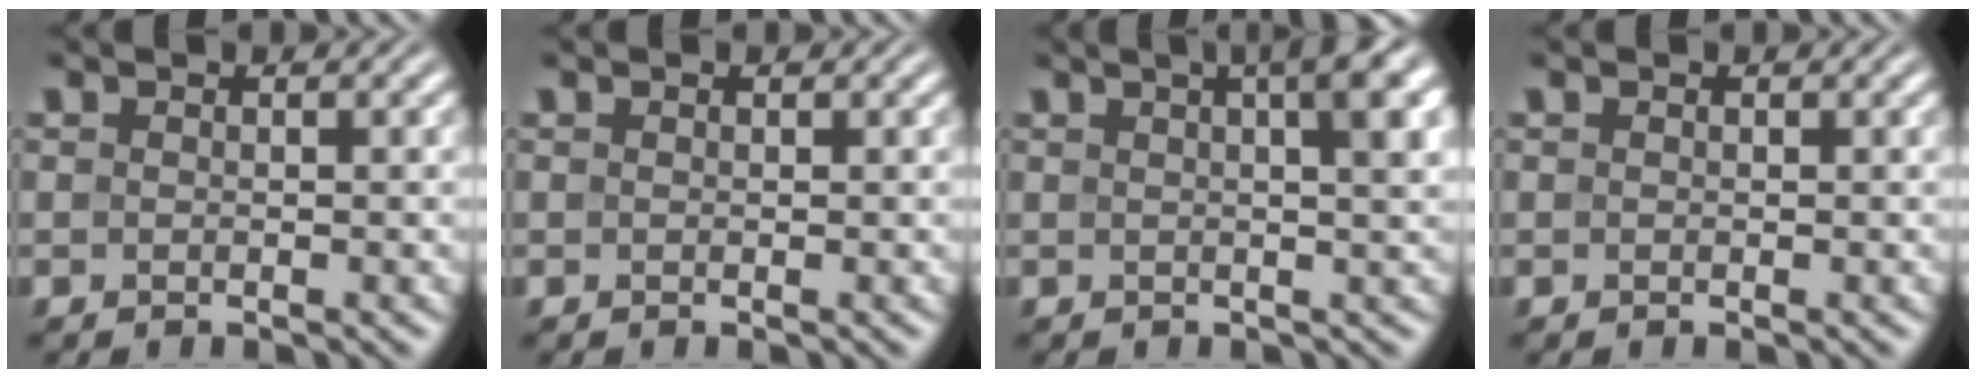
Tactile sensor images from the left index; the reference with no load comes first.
{"total": 0.0}
{"total": 6.7, "force": [2.5, 1.9, 5.9], "torque": [-0.045, 0.026, 0.022]}
{"total": 0.0}